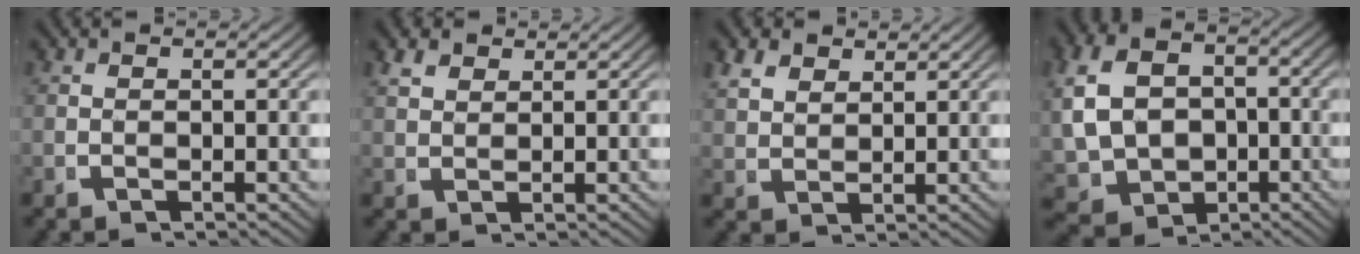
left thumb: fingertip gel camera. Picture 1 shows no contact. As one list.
[{"total": 2.5, "force": [2.2, 0.8, 0.8], "torque": [-0.006, 0.004, 0.045]}, {"total": 3.5, "force": [2.8, 1.6, 1.3], "torque": [-0.017, 0.001, 0.057]}, {"total": 10.6, "force": [-1.2, 8.5, 6.2], "torque": [-0.132, -0.044, 0.001]}]